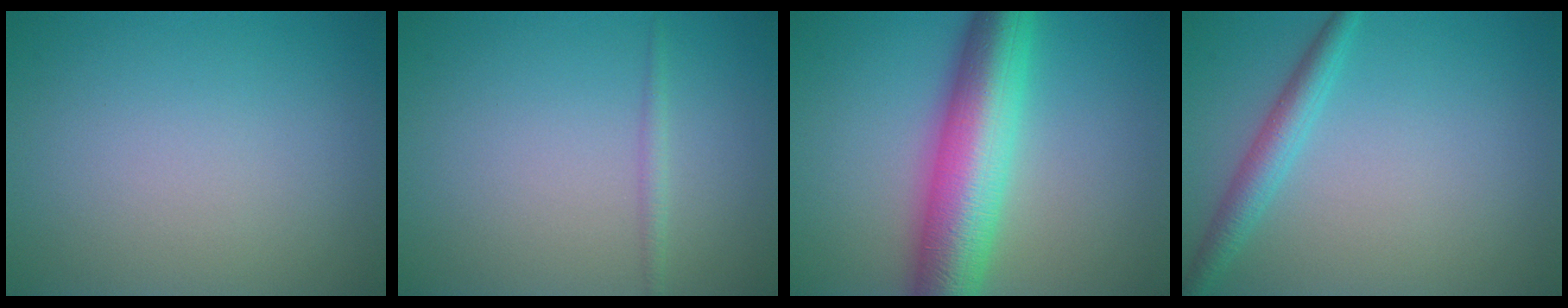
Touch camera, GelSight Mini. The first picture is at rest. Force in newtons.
{"total": 1.0, "press": 1.0, "slide": 0.0}
{"total": 9.9, "press": 9.9, "slide": 0.1}
{"total": 2.6, "press": 2.6, "slide": 0.1}